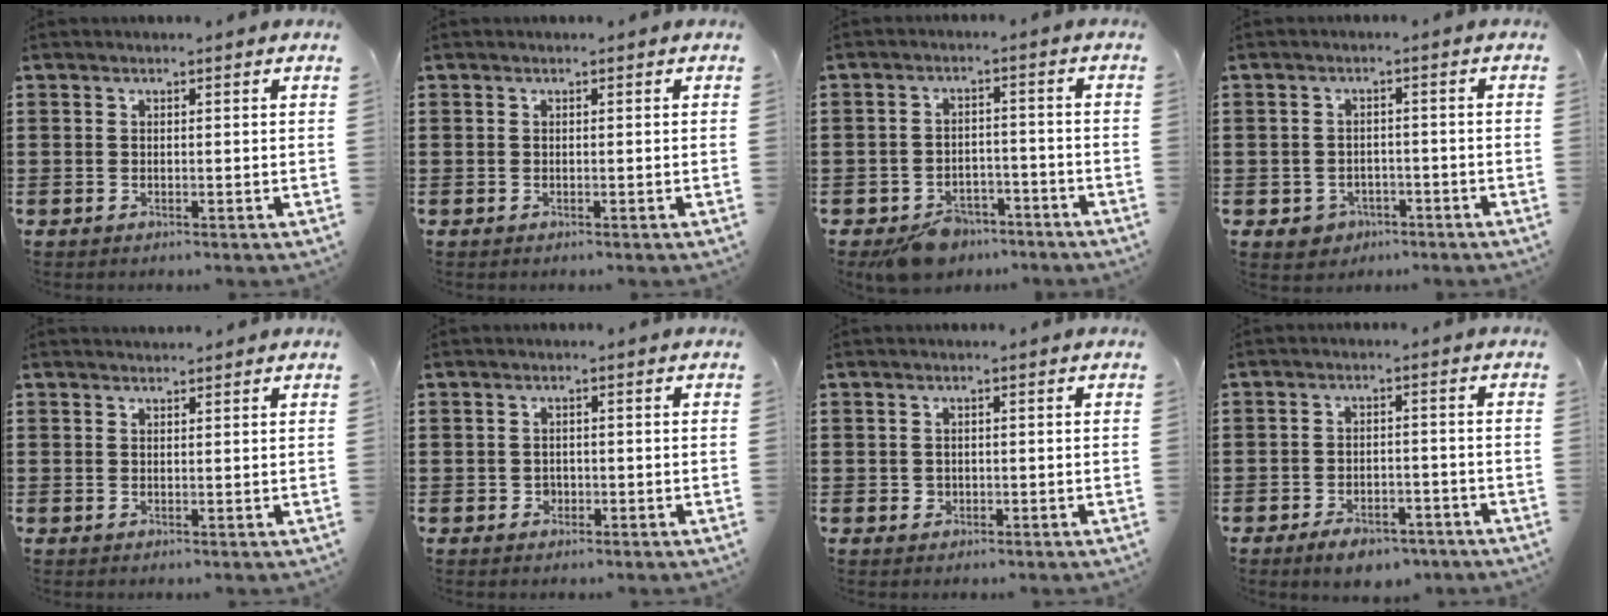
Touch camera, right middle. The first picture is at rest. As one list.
[{"total": 0.0}, {"total": 5.1, "force": [-4.5, 2.0, 1.4], "torque": [-0.028, 0.013, -0.087]}, {"total": 2.3, "force": [-1.6, 1.6, 0.4], "torque": [-0.014, 0.001, -0.036]}, {"total": 0.9, "force": [0.9, 0.1, 0.0], "torque": [-0.002, -0.001, 0.018]}, {"total": 1.0, "force": [-0.3, 0.9, 0.3], "torque": [-0.008, 0.004, -0.008]}, {"total": 0.8, "force": [0.0, 0.8, 0.2], "torque": [-0.007, 0.007, -0.001]}, {"total": 3.9, "force": [-3.5, 1.3, 1.2], "torque": [-0.021, 0.012, -0.068]}]